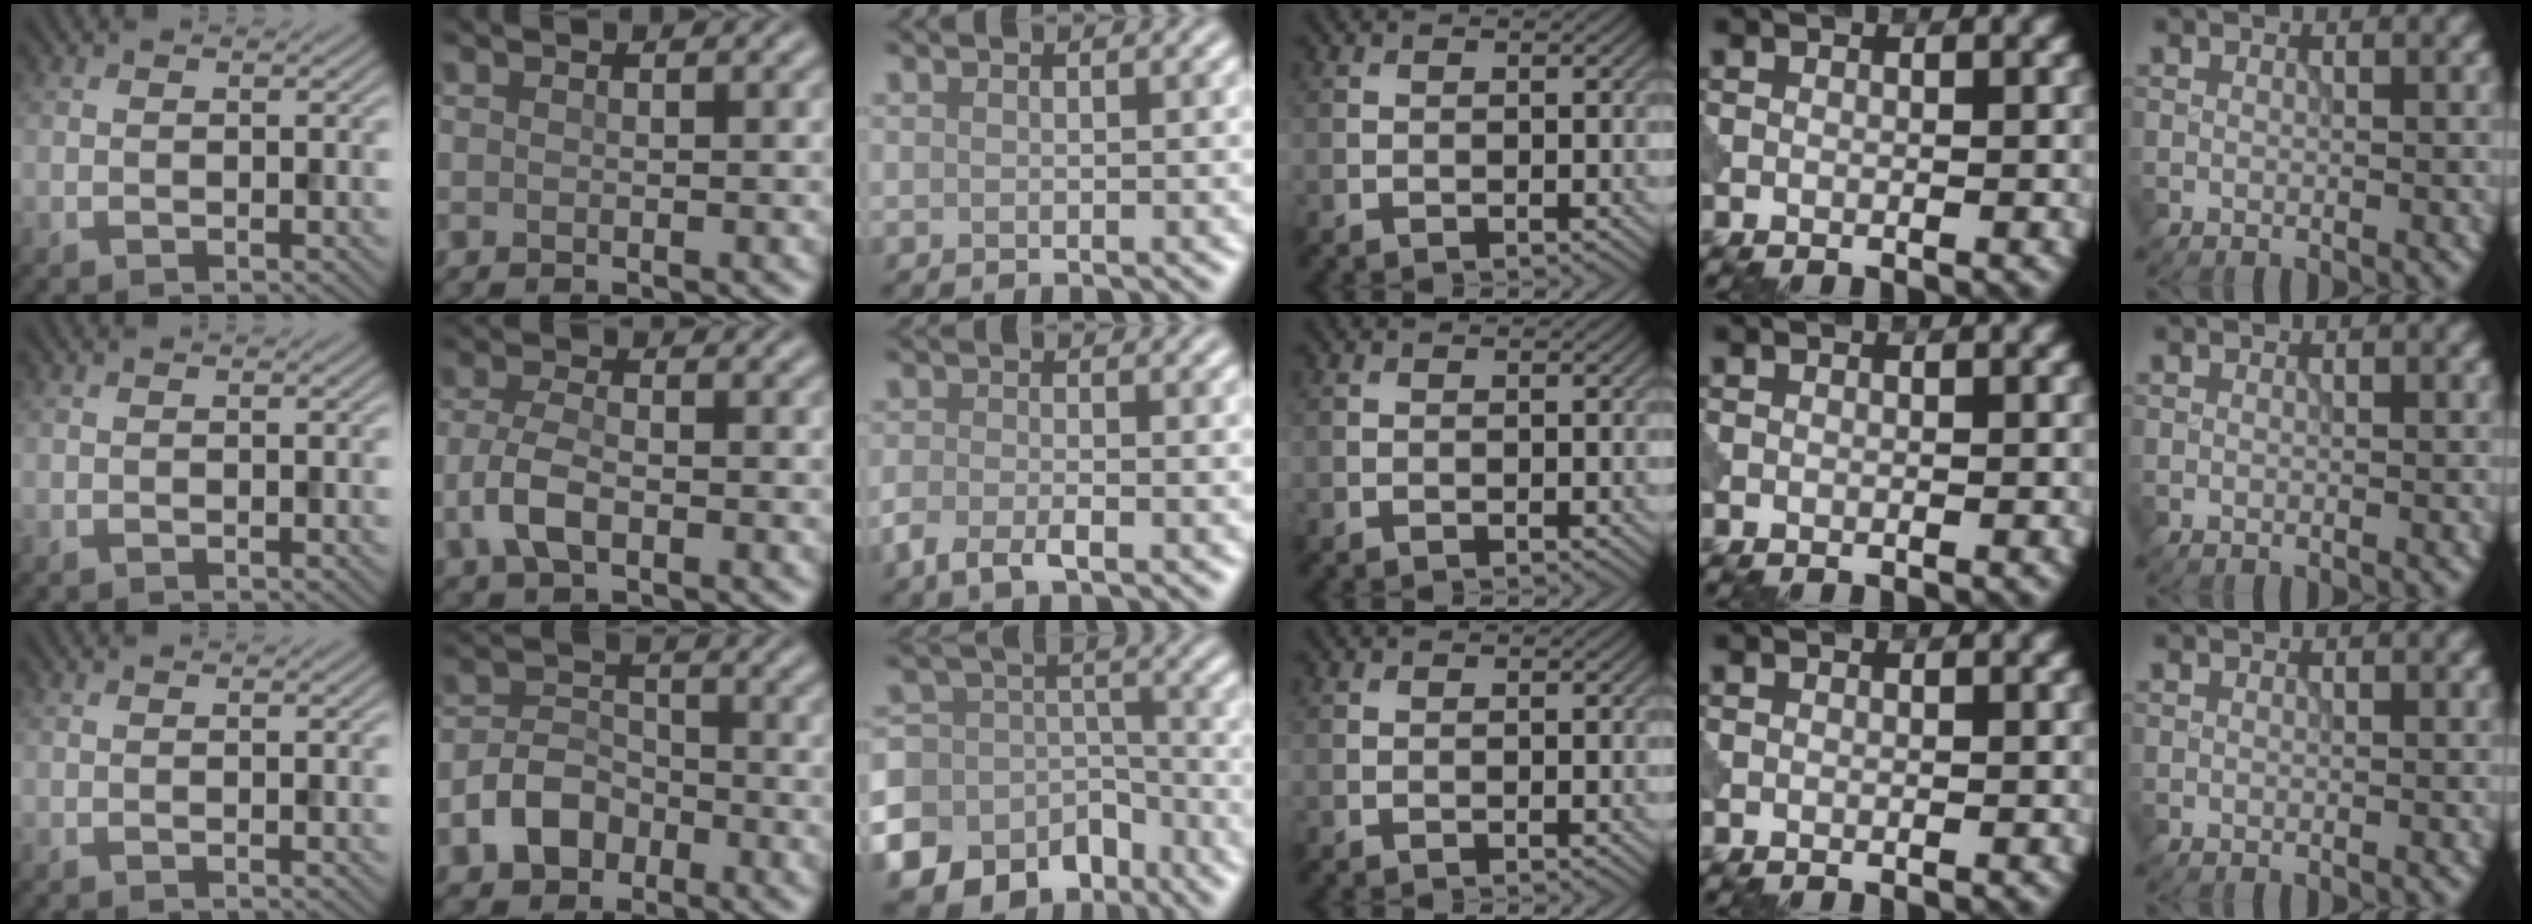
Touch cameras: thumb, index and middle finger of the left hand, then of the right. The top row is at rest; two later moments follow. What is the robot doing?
{"motion": "extract", "object": "peg toy"}